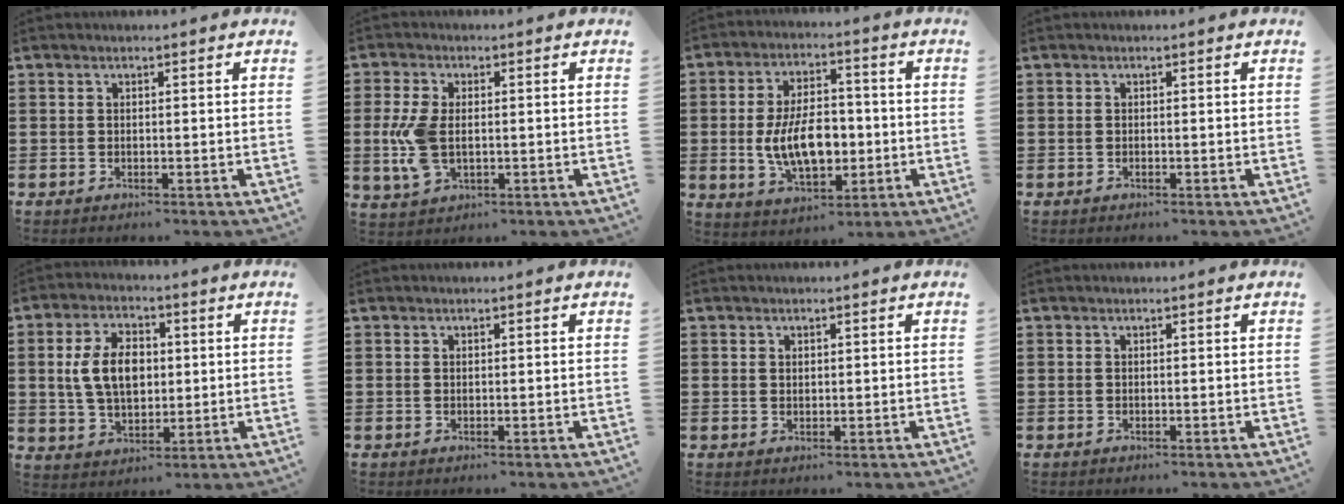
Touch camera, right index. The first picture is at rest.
{"total": 6.7, "force": [-0.2, 3.7, 5.6], "torque": [-0.138, -0.002, -0.009]}
{"total": 10.3, "force": [-1.3, 5.9, 8.4], "torque": [-0.149, -0.001, -0.029]}
{"total": 0.0}
{"total": 8.2, "force": [0.9, 5.1, 6.4], "torque": [-0.144, 0.010, 0.008]}
{"total": 0.0}
{"total": 0.8, "force": [0.6, 0.5, 0.2], "torque": [-0.006, 0.002, 0.013]}
{"total": 0.0}